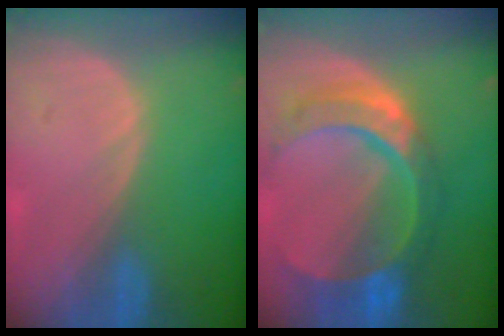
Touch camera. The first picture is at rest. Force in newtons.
{"total": 11.1, "press": 9.2, "slide": 6.1}